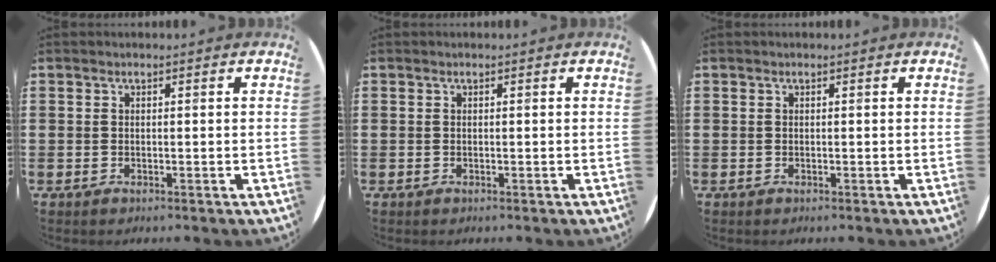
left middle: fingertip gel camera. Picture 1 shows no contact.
{"total": 0.0}
{"total": 0.0}